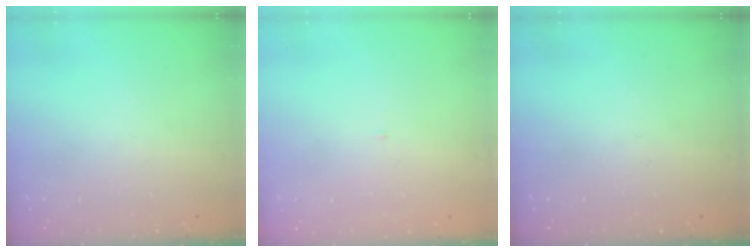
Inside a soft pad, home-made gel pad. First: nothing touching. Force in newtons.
{"total": 3.0, "press": 3.0, "slide": 0.2}
{"total": 0.0}